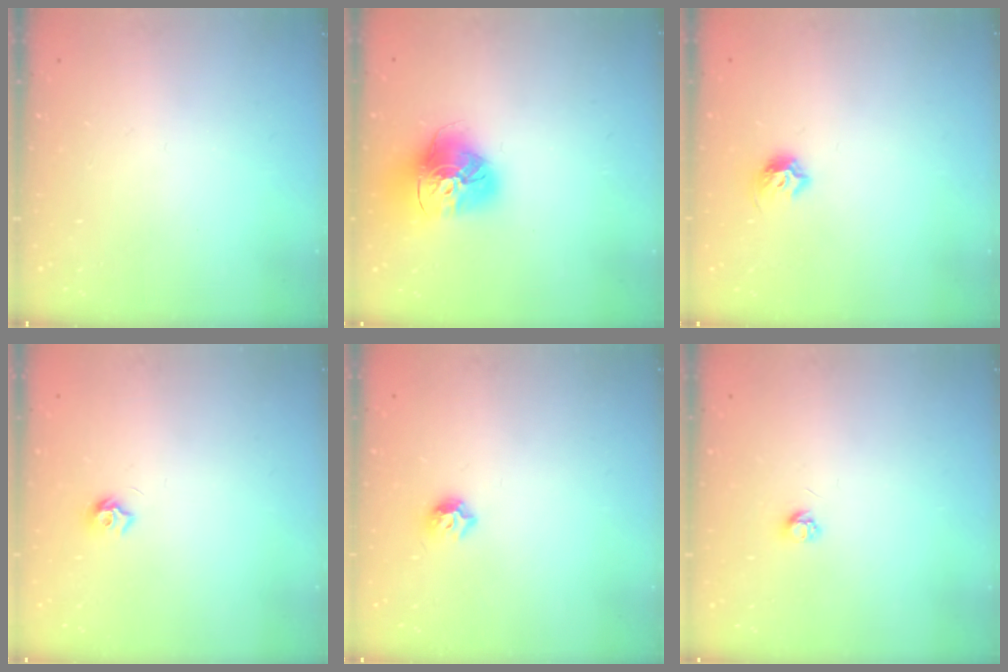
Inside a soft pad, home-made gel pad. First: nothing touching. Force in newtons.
{"total": 17.3, "press": 17.2, "slide": 1.8}
{"total": 6.1, "press": 6.0, "slide": 1.2}
{"total": 6.0, "press": 6.0, "slide": 0.6}
{"total": 5.5, "press": 5.4, "slide": 0.9}
{"total": 3.4, "press": 3.4, "slide": 0.3}